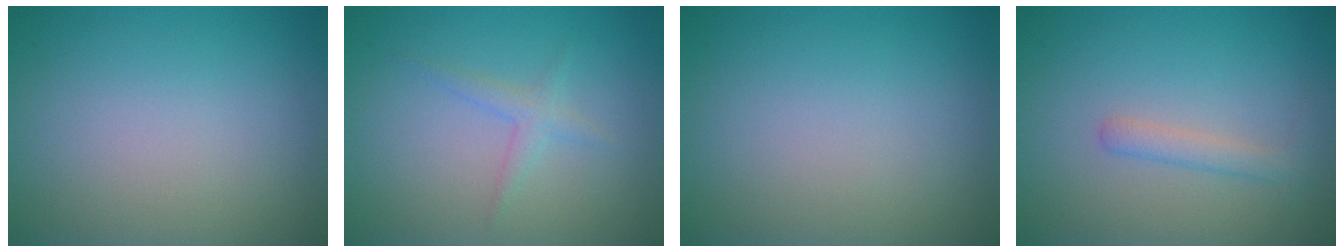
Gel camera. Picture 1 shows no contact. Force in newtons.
{"total": 1.4, "press": 1.4, "slide": 0.0}
{"total": 0.0}
{"total": 1.6, "press": 1.6, "slide": 0.0}